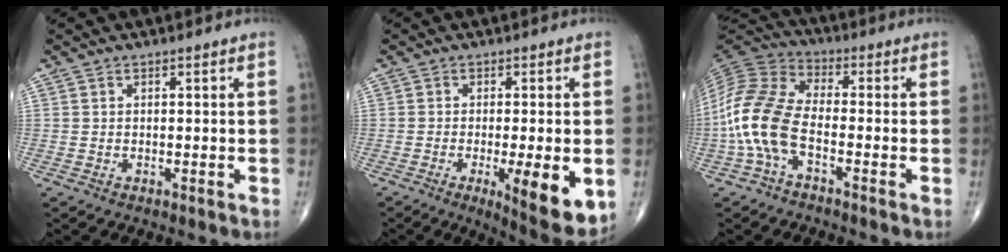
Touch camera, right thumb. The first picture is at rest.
{"total": 11.0, "force": [-2.8, 2.6, 10.3], "torque": [-0.142, -0.024, -0.037]}
{"total": 12.8, "force": [-3.7, 6.3, 10.4], "torque": [-0.234, 0.035, -0.083]}